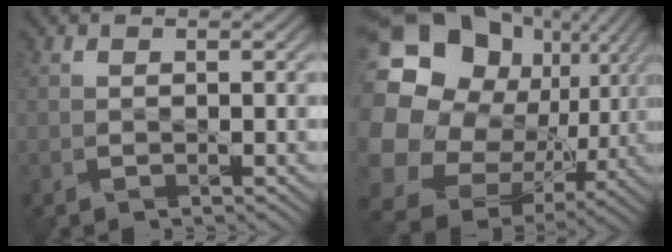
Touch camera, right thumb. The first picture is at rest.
{"total": 22.0, "force": [4.6, 18.1, 11.7], "torque": [-0.306, -0.014, 0.102]}